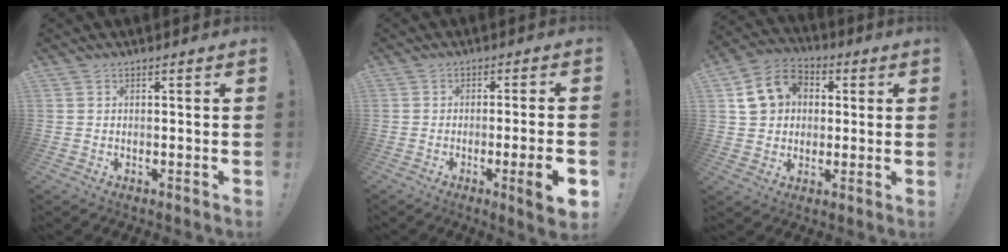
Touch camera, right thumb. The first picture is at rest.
{"total": 8.6, "force": [-2.7, -0.1, 8.1], "torque": [-0.119, -0.001, -0.043]}
{"total": 12.7, "force": [3.6, 10.7, 5.8], "torque": [-0.088, 0.005, 0.079]}